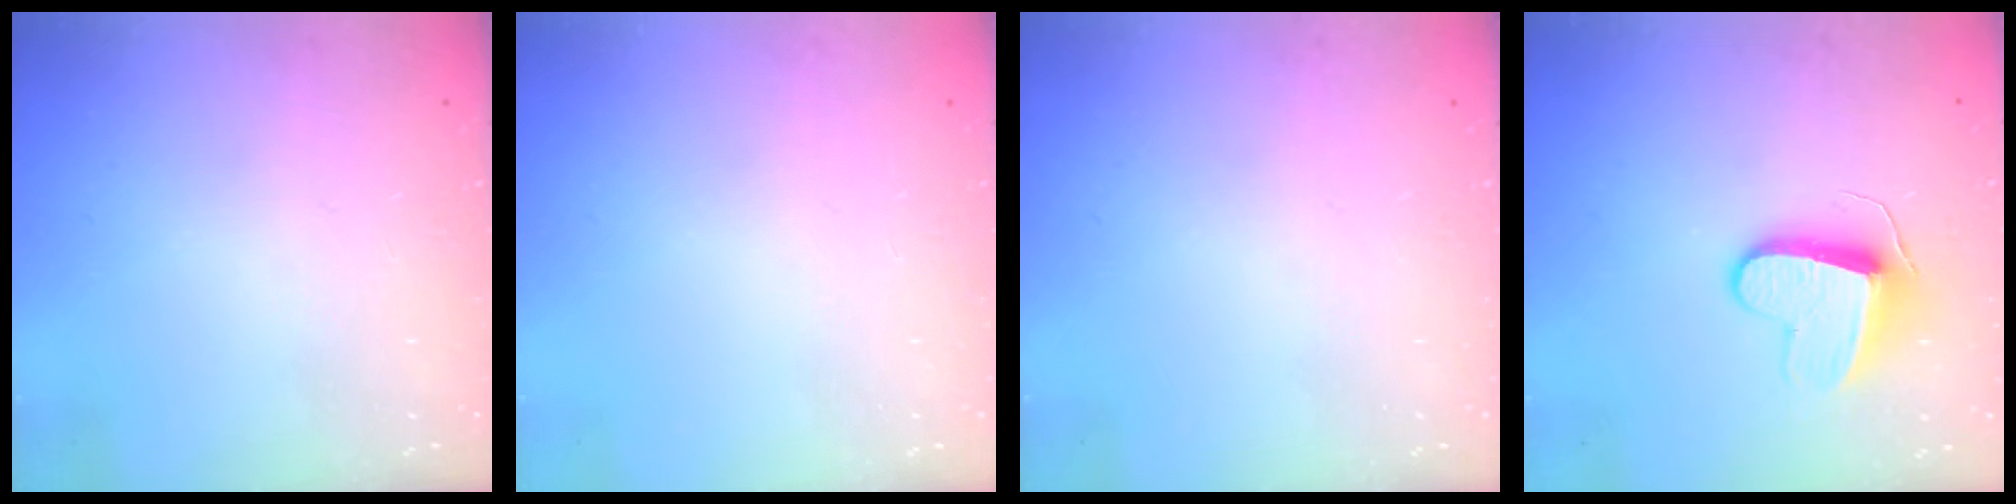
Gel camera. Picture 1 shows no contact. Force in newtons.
{"total": 0.0}
{"total": 0.0}
{"total": 9.9, "press": 9.8, "slide": 0.8}